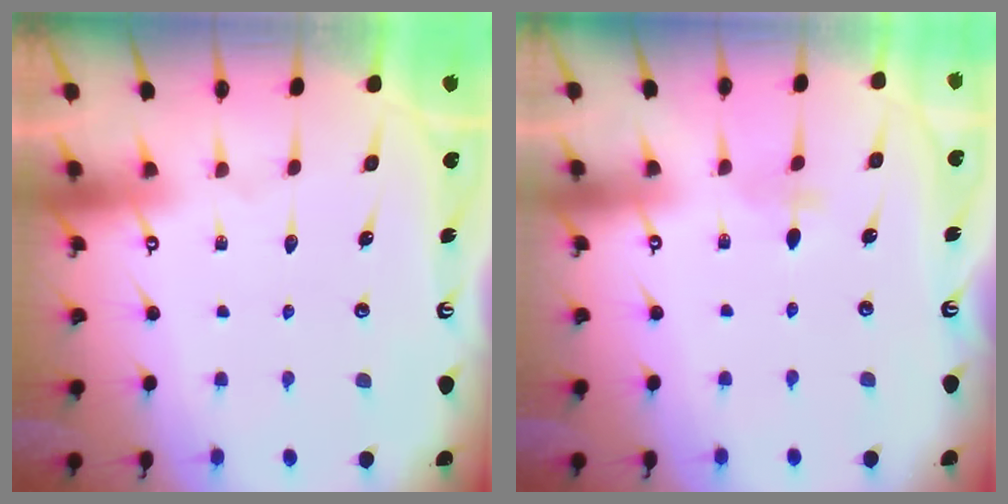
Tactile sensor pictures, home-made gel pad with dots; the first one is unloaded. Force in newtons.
{"total": 2.8, "press": 2.7, "slide": 0.6}